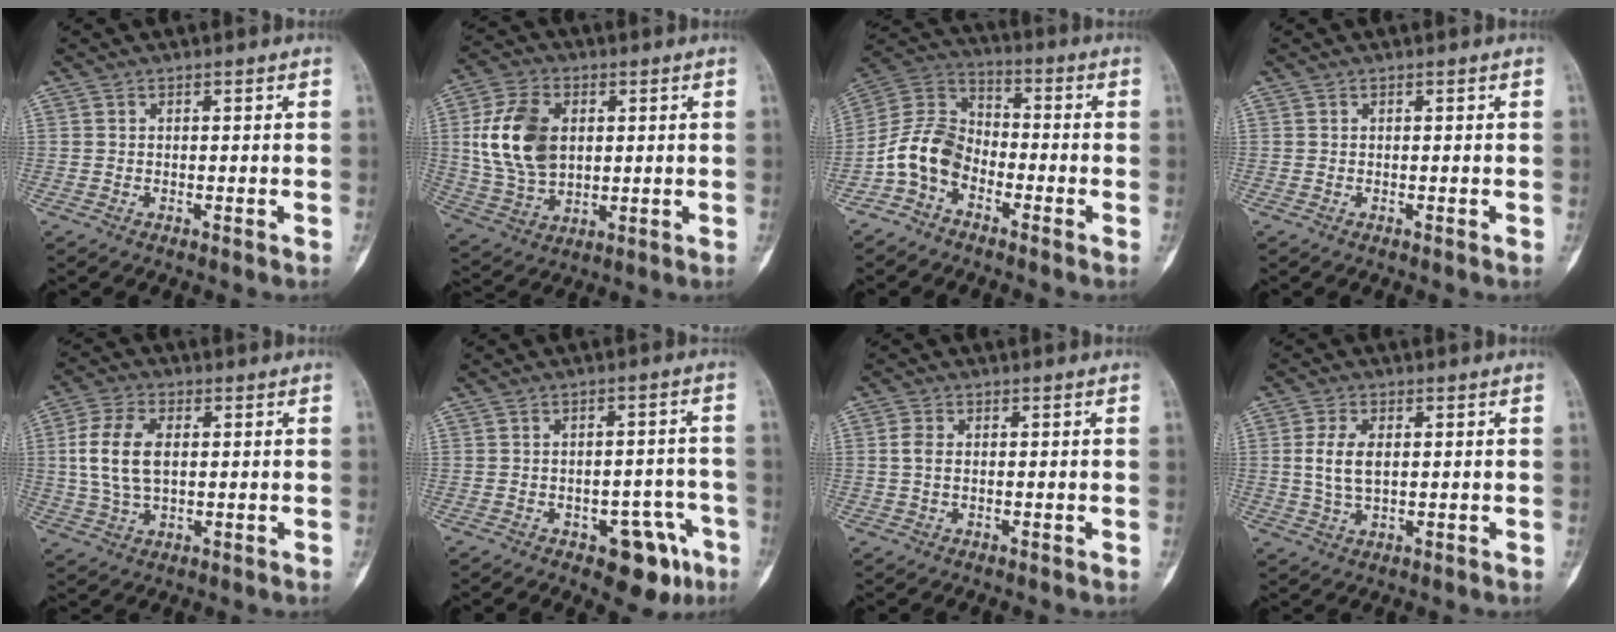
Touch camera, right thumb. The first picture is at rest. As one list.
[{"total": 14.4, "force": [2.5, 9.5, 10.5], "torque": [-0.192, -0.003, 0.052]}, {"total": 10.3, "force": [-4.5, 7.1, 5.9], "torque": [-0.110, 0.055, -0.104]}, {"total": 0.0}, {"total": 10.0, "force": [1.3, 5.8, 8.1], "torque": [-0.170, 0.005, 0.028]}, {"total": 9.2, "force": [-4.7, 4.6, 6.4], "torque": [-0.043, 0.033, -0.053]}, {"total": 2.5, "force": [0.2, 1.6, 1.9], "torque": [-0.044, 0.003, 0.002]}, {"total": 5.7, "force": [0.8, 3.1, 4.8], "torque": [-0.100, -0.003, 0.017]}]